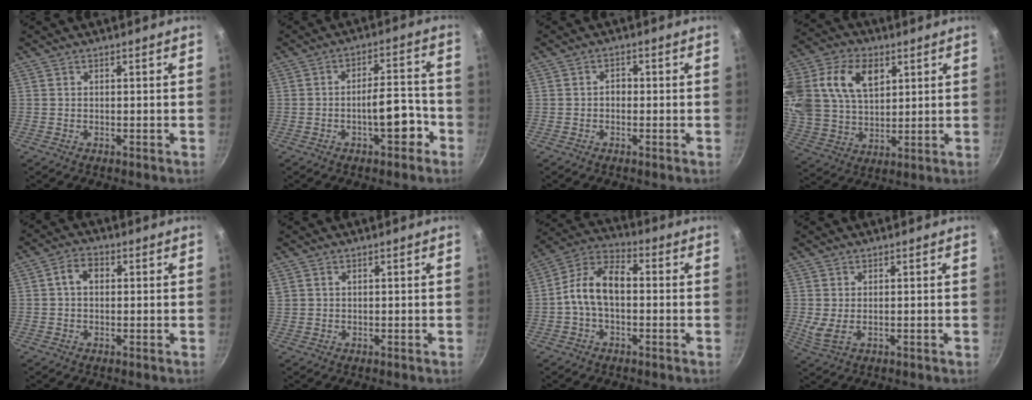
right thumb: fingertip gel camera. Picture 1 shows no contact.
{"total": 8.2, "force": [-3.6, 3.2, 6.7], "torque": [-0.073, 0.043, -0.051]}
{"total": 1.8, "force": [-0.4, 1.4, 1.1], "torque": [-0.009, 0.008, -0.009]}
{"total": 23.3, "force": [8.4, 15.9, 14.8], "torque": [-0.318, 0.018, 0.159]}
{"total": 4.3, "force": [0.7, 3.1, 2.9], "torque": [-0.039, 0.011, 0.006]}
{"total": 1.0, "force": [0.7, 0.7, 0.4], "torque": [-0.006, 0.004, 0.014]}
{"total": 10.5, "force": [-0.6, 6.3, 8.3], "torque": [-0.139, 0.040, -0.028]}
{"total": 3.1, "force": [0.2, 1.4, 2.8], "torque": [-0.054, -0.008, 0.013]}